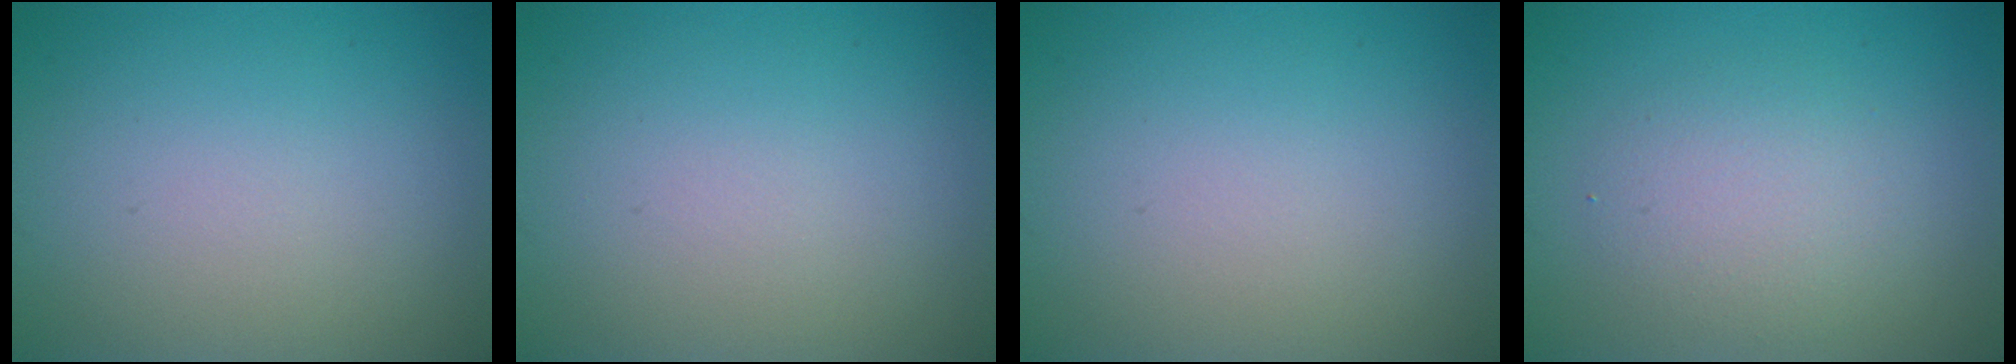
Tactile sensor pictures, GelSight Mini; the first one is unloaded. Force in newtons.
{"total": 0.0}
{"total": 0.0}
{"total": 2.9, "press": 2.9, "slide": 0.3}